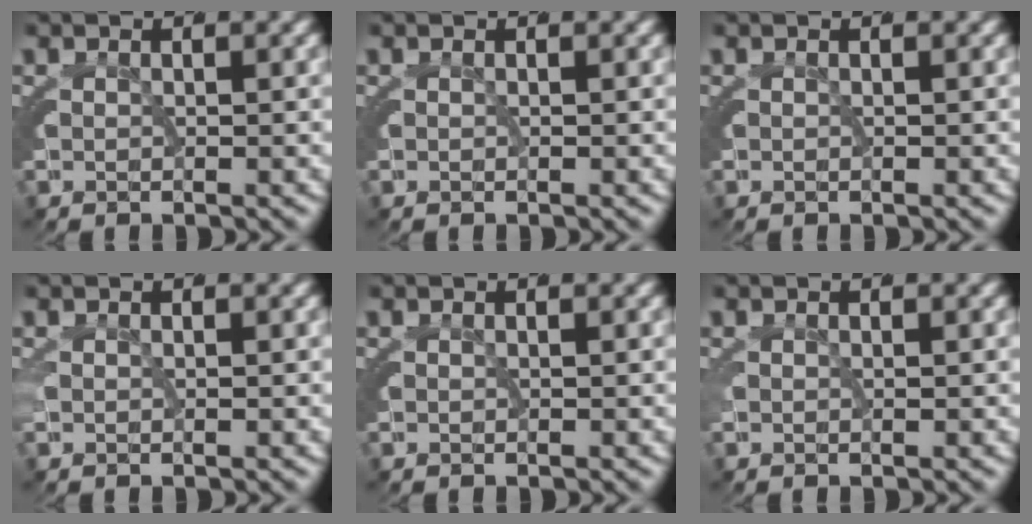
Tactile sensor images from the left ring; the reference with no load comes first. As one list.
[{"total": 0.0}, {"total": 0.0}, {"total": 0.0}, {"total": 0.0}, {"total": 0.0}]